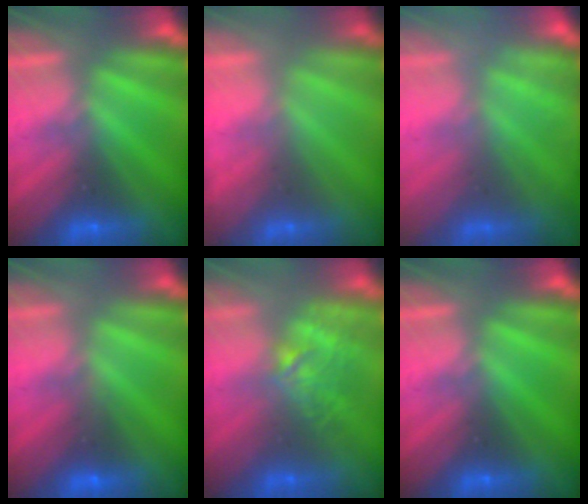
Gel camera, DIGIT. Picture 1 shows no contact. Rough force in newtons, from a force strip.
{"total": 2.1}
{"total": 2.3}
{"total": 2.9}
{"total": 2.7}
{"total": 0.0}